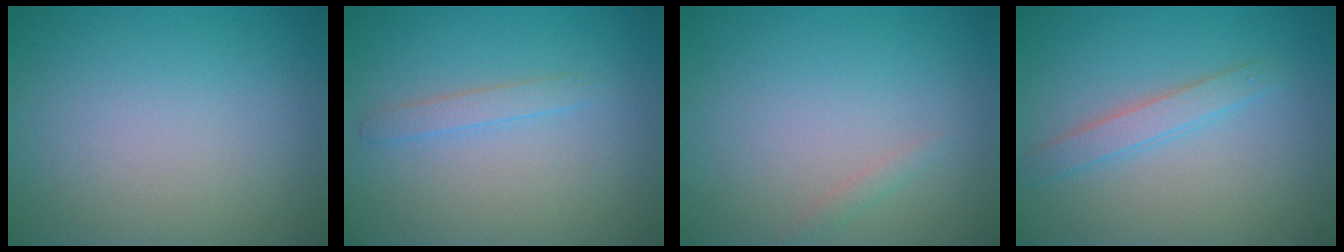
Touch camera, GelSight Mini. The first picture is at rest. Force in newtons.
{"total": 1.3, "press": 1.3, "slide": 0.1}
{"total": 0.7, "press": 0.7, "slide": 0.1}
{"total": 2.0, "press": 2.0, "slide": 0.2}